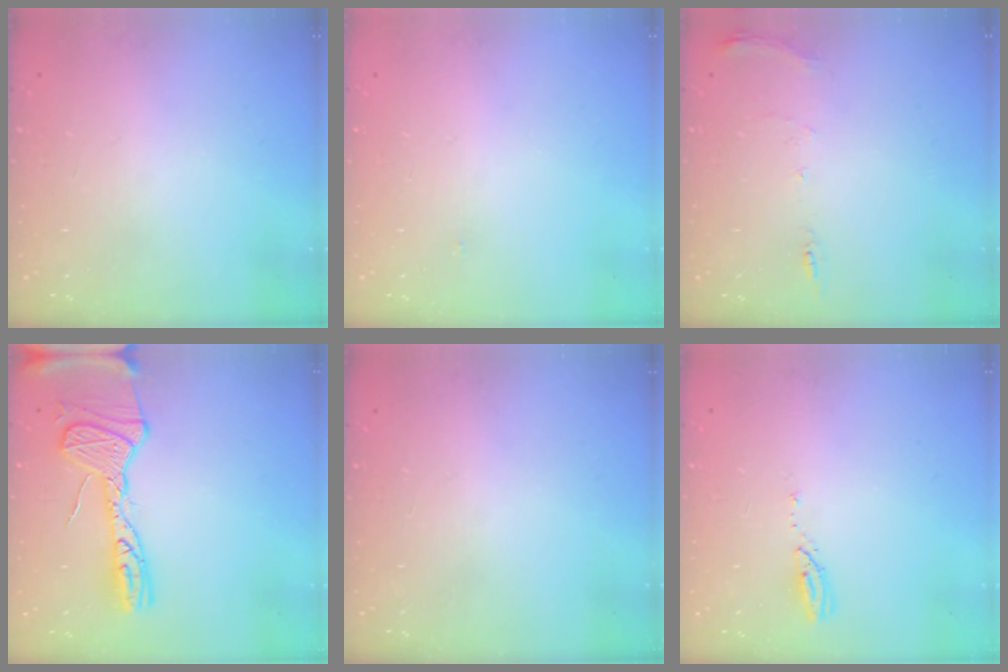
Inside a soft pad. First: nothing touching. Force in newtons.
{"total": 15.5, "press": 3.5, "slide": 15.1}
{"total": 7.4, "press": 7.4, "slide": 0.8}
{"total": 16.8, "press": 16.7, "slide": 1.7}
{"total": 0.0}
{"total": 3.0, "press": 2.9, "slide": 0.3}